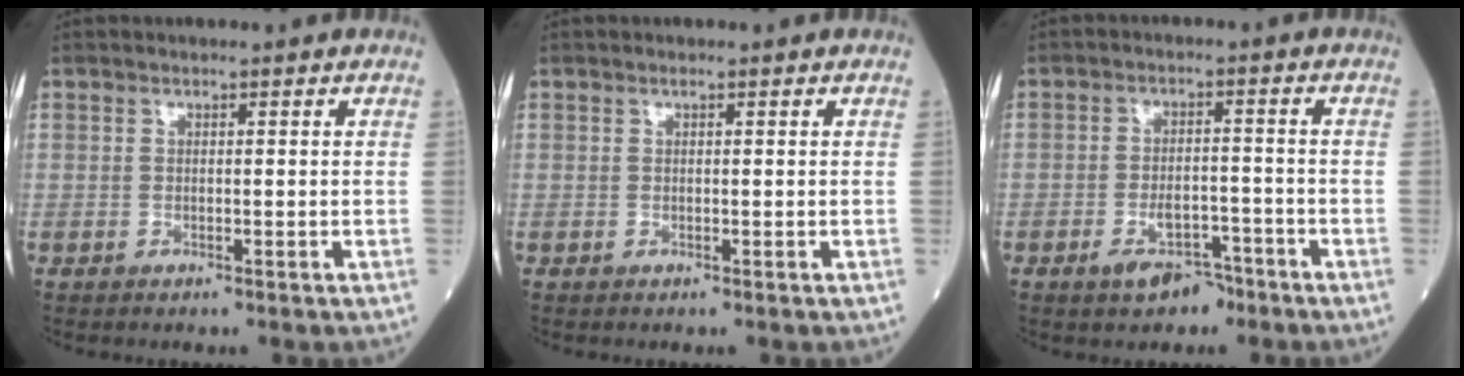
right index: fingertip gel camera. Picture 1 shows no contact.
{"total": 0.0}
{"total": 4.9, "force": [-3.4, 2.5, 2.5], "torque": [-0.045, 0.004, -0.048]}